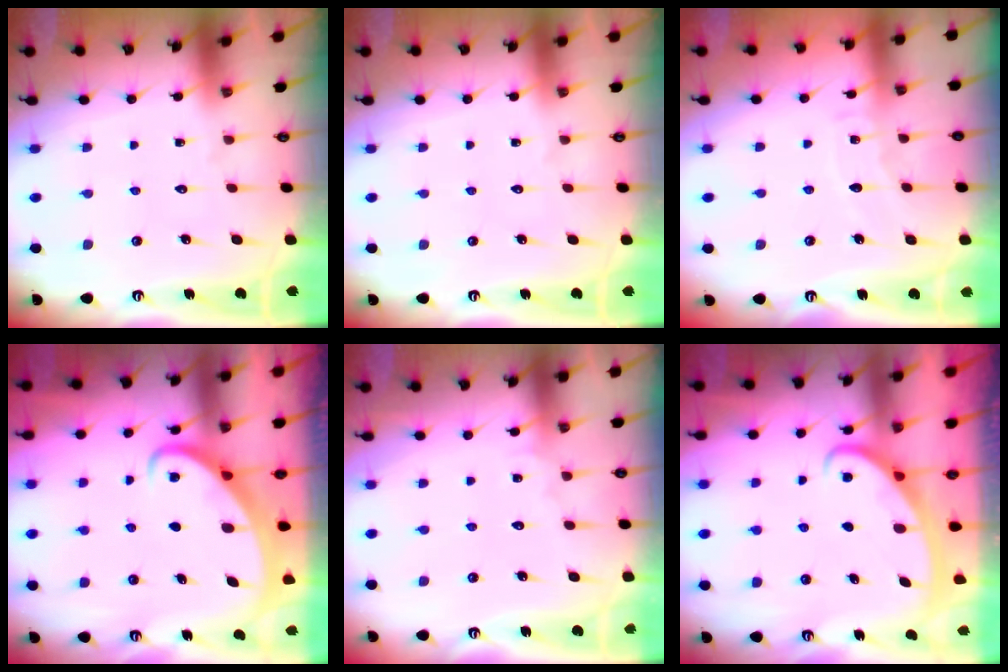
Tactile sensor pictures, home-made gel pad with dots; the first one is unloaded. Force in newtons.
{"total": 0.0}
{"total": 5.0, "press": 5.0, "slide": 0.5}
{"total": 2.2, "press": 2.2, "slide": 0.4}
{"total": 2.7, "press": 2.7, "slide": 0.3}
{"total": 2.8, "press": 2.8, "slide": 0.4}